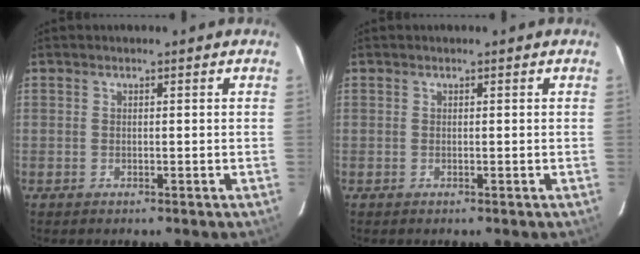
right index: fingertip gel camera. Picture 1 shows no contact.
{"total": 0.0}